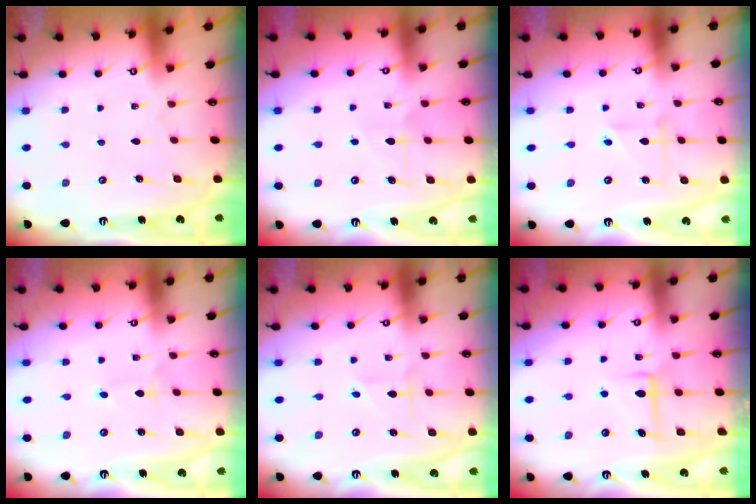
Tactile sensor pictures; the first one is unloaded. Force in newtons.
{"total": 5.5, "press": 5.5, "slide": 0.2}
{"total": 2.5, "press": 2.5, "slide": 0.1}
{"total": 1.1, "press": 1.0, "slide": 0.1}
{"total": 1.9, "press": 1.6, "slide": 0.9}
{"total": 5.9, "press": 5.8, "slide": 0.4}